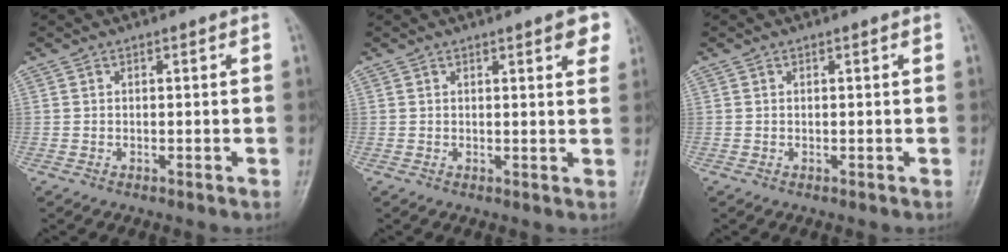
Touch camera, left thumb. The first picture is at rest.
{"total": 4.3, "force": [2.4, 1.1, 3.4], "torque": [-0.027, -0.008, 0.025]}
{"total": 0.0}